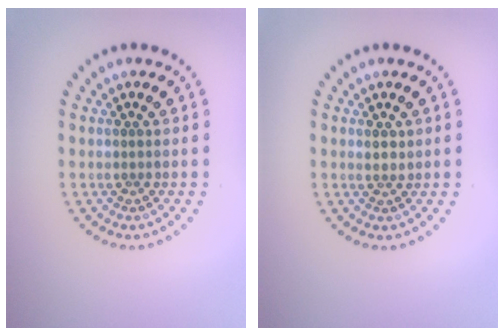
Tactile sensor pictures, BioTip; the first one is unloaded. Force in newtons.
{"total": 1.0, "press": 0.9, "slide": 0.5}